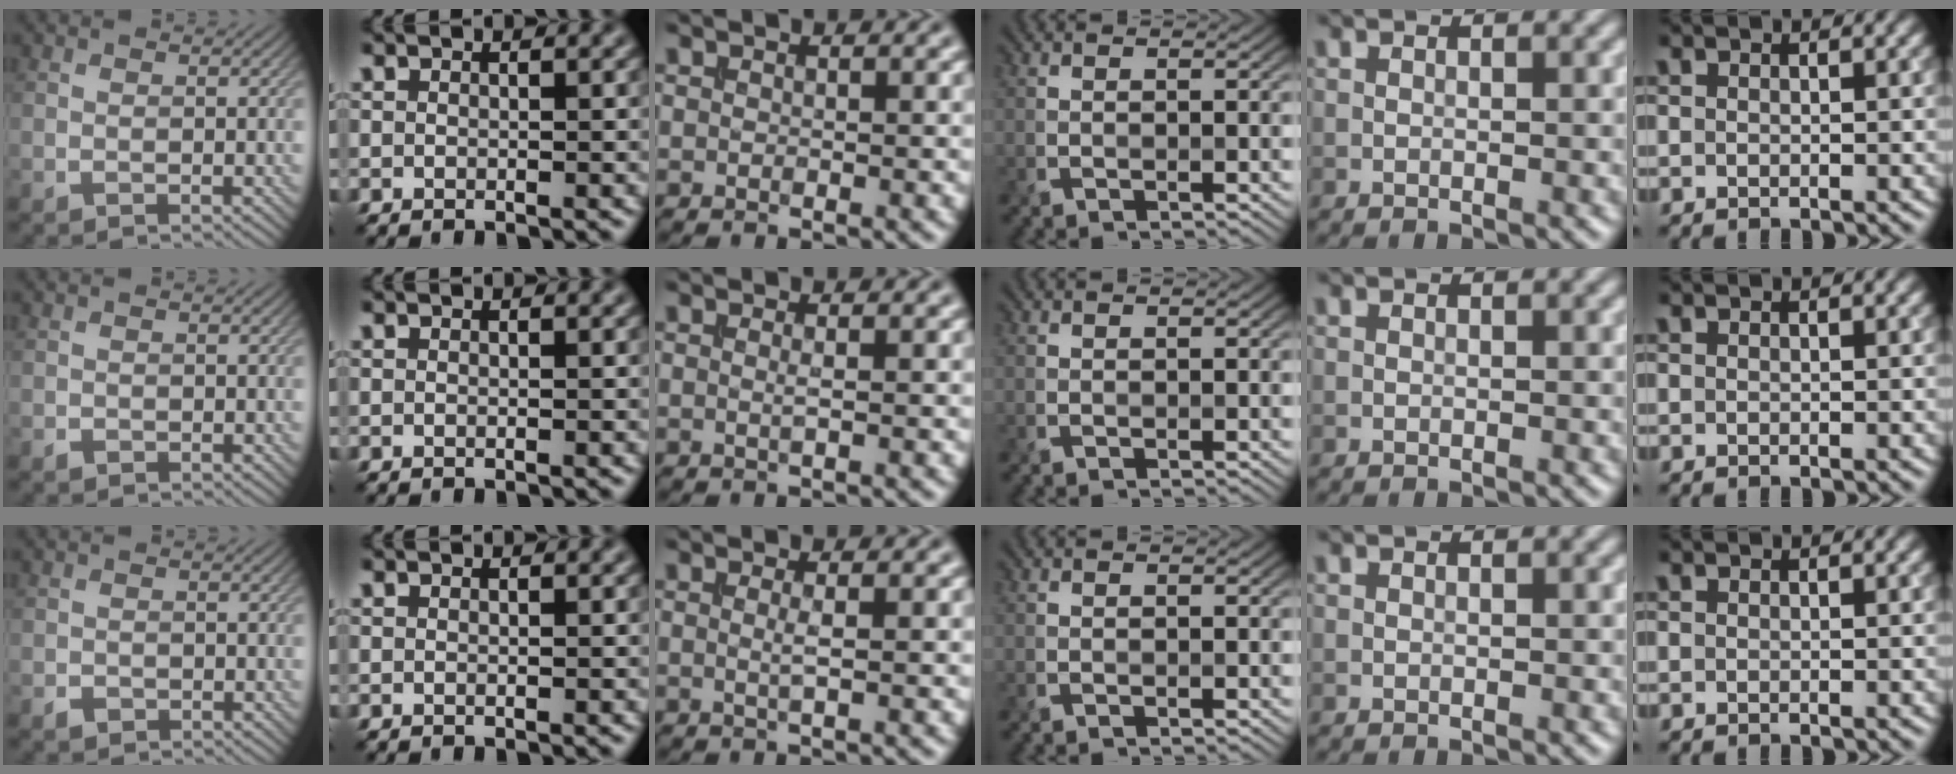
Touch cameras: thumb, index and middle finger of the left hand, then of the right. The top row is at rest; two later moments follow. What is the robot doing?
{"motion": "extract", "object": "file holder"}